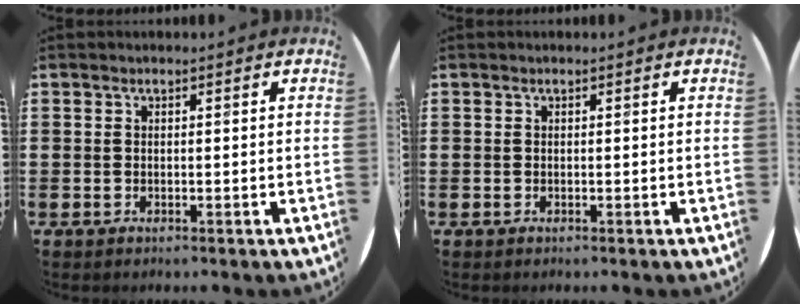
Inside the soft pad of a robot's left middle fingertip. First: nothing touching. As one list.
[{"total": 0.0}]